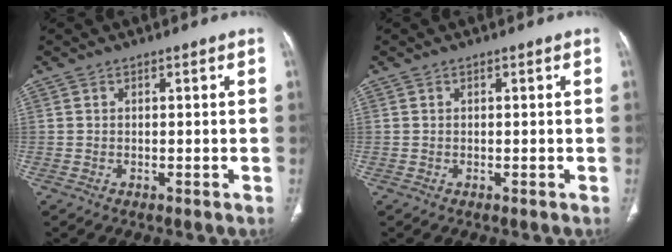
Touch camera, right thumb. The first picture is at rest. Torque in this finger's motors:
{"motor_torque": [0.09, 0.09, -0.24, 0.23, 0.00]}